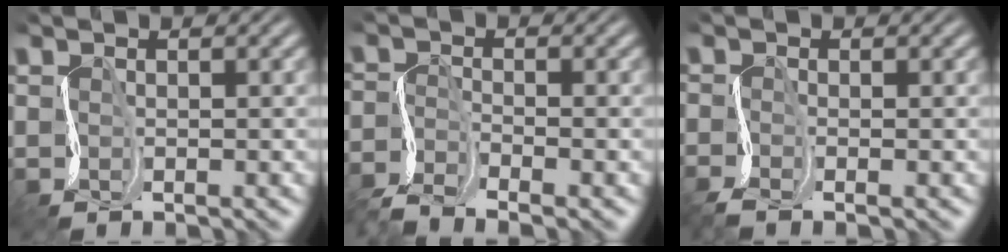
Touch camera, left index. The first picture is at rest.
{"total": 4.1, "force": [-3.7, 0.7, 1.6], "torque": [-0.041, -0.006, -0.083]}
{"total": 1.8, "force": [-1.6, 0.0, 1.0], "torque": [-0.026, -0.005, -0.041]}